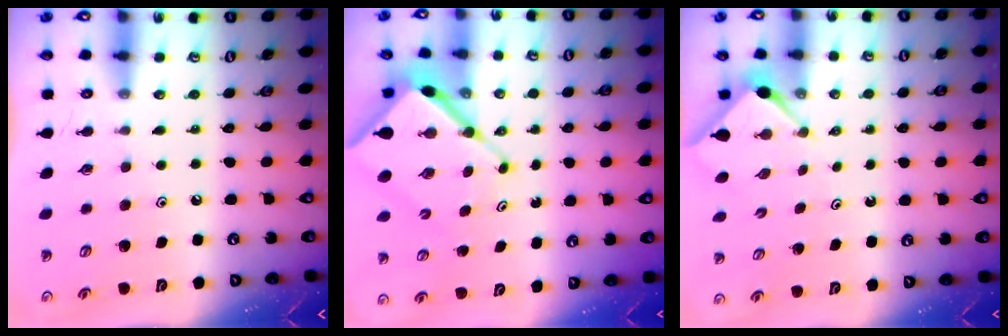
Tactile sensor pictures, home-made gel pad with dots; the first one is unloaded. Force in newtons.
{"total": 11.4, "press": 11.4, "slide": 1.2}
{"total": 2.8, "press": 2.8, "slide": 0.4}